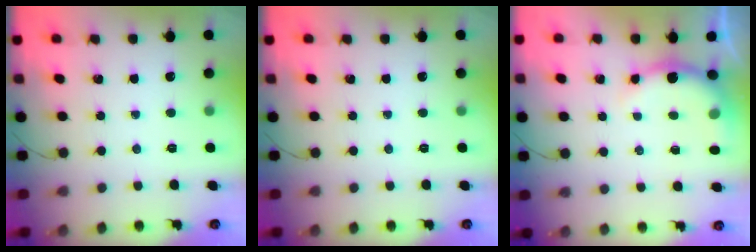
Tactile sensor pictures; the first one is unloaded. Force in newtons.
{"total": 0.0}
{"total": 5.2, "press": 5.2, "slide": 0.5}